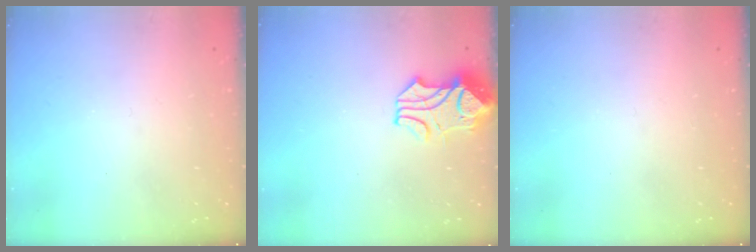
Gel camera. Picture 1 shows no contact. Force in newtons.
{"total": 2.3, "press": 2.0, "slide": 1.0}
{"total": 0.0}